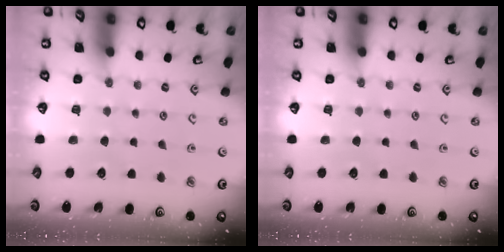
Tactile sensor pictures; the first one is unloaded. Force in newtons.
{"total": 0.0}